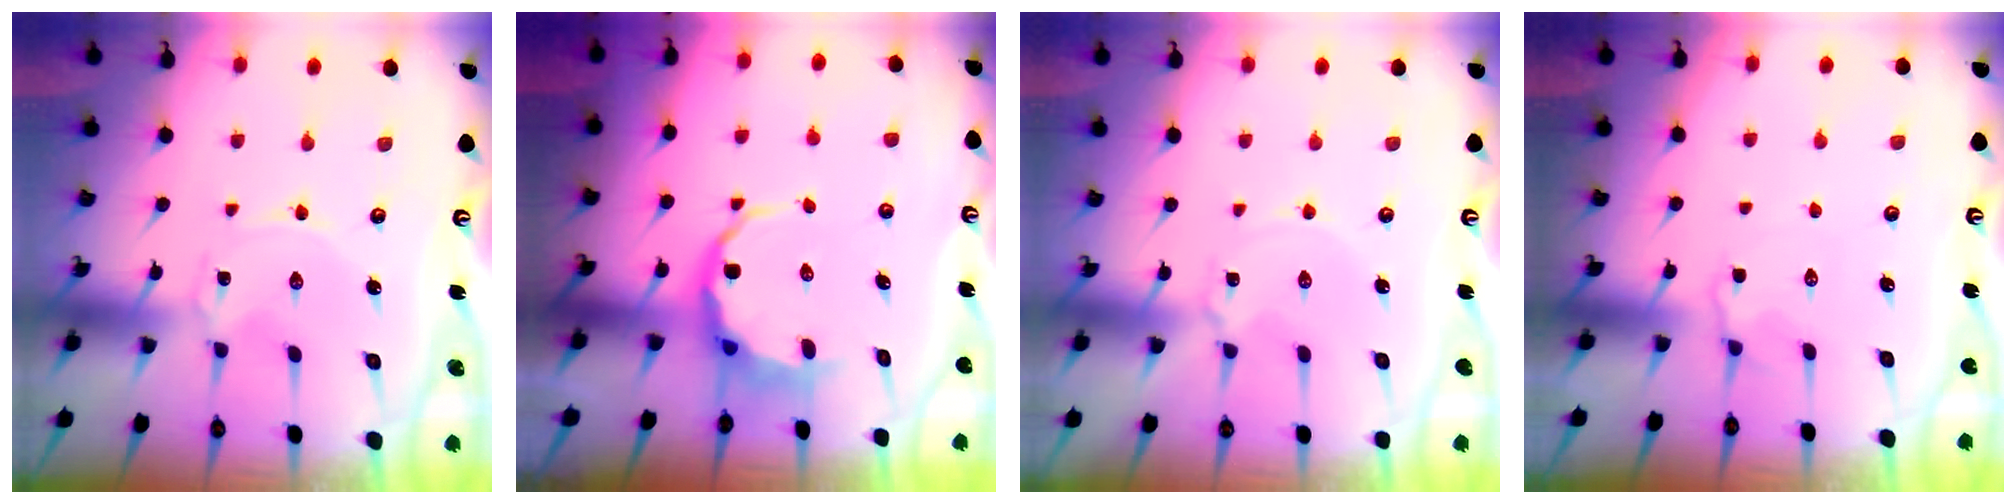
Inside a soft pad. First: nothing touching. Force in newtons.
{"total": 5.4, "press": 5.1, "slide": 1.8}
{"total": 3.0, "press": 2.9, "slide": 0.5}
{"total": 2.8, "press": 2.6, "slide": 1.2}